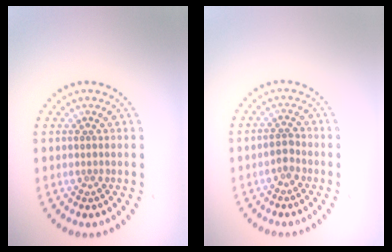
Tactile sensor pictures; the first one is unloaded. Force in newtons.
{"total": 1.2, "press": 1.0, "slide": 0.6}